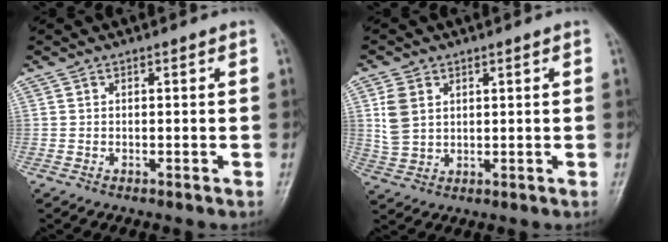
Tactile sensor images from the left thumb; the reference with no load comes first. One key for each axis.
{"total": 5.9, "fx": 1.8, "fy": 4.3, "fz": 3.7, "tx": -0.067, "ty": -0.003, "tz": 0.042}